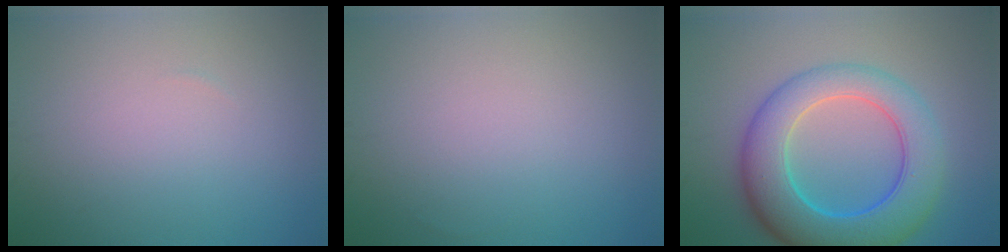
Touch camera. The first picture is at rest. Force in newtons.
{"total": 0.0}
{"total": 9.4, "press": 9.4, "slide": 0.4}